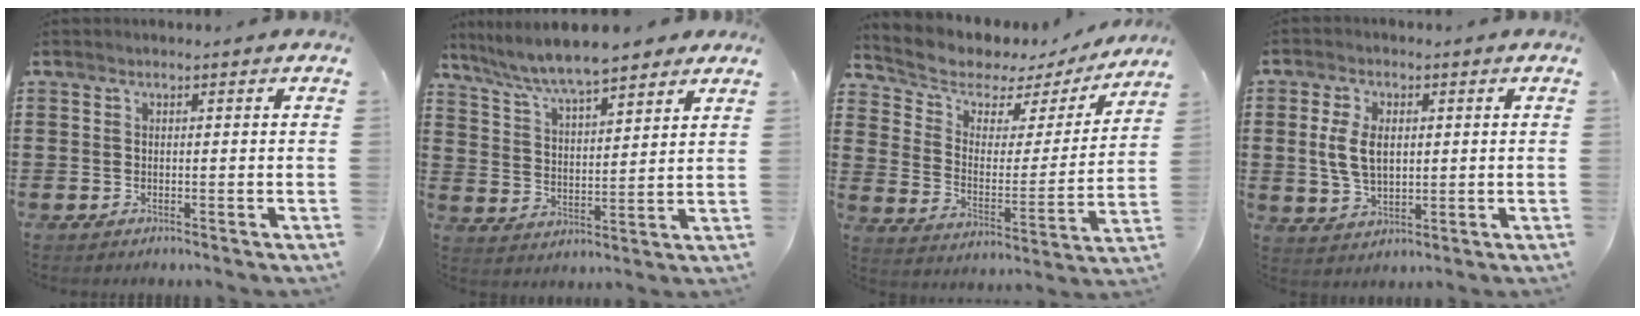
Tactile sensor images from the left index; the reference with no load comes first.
{"total": 7.4, "force": [6.6, 0.9, 3.2], "torque": [-0.088, -0.026, 0.116]}
{"total": 5.0, "force": [4.1, 2.6, 1.0], "torque": [-0.055, -0.029, 0.065]}
{"total": 6.2, "force": [0.9, 3.6, 5.0], "torque": [-0.116, 0.002, 0.007]}